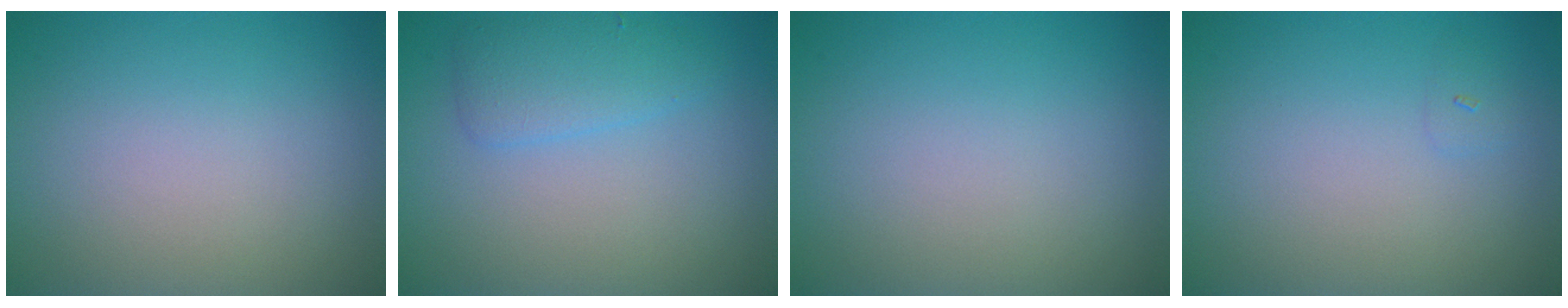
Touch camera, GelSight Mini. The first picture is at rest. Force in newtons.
{"total": 2.6, "press": 2.6, "slide": 0.1}
{"total": 0.0}
{"total": 0.6, "press": 0.6, "slide": 0.1}